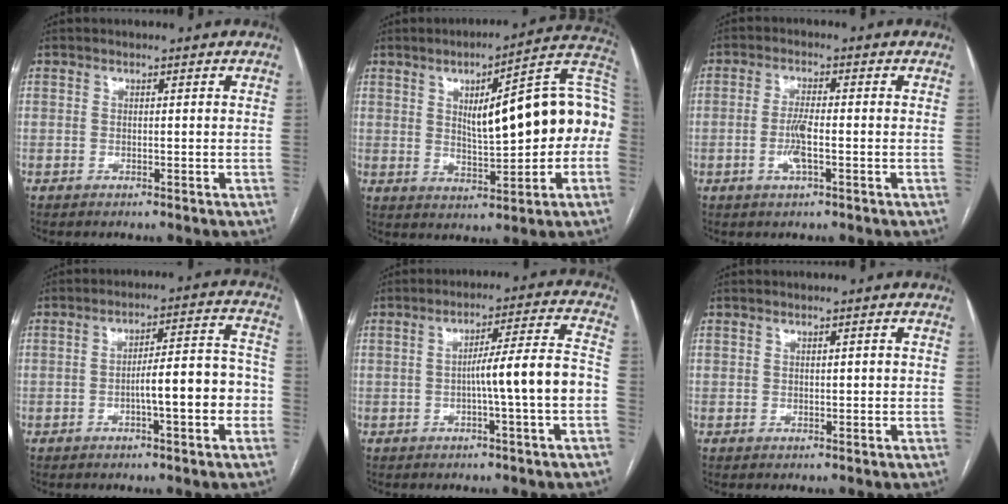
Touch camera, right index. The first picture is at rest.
{"total": 17.5, "force": [1.3, 3.9, 17.0], "torque": [-0.237, 0.037, 0.022]}
{"total": 4.1, "force": [-1.1, 0.6, 3.9], "torque": [-0.081, -0.004, -0.022]}
{"total": 9.4, "force": [-2.5, 1.5, 8.9], "torque": [-0.128, 0.029, -0.037]}
{"total": 10.6, "force": [-2.3, -1.2, 10.3], "torque": [-0.155, 0.016, -0.036]}
{"total": 0.9, "force": [0.2, 0.4, 0.7], "torque": [-0.012, 0.003, 0.005]}